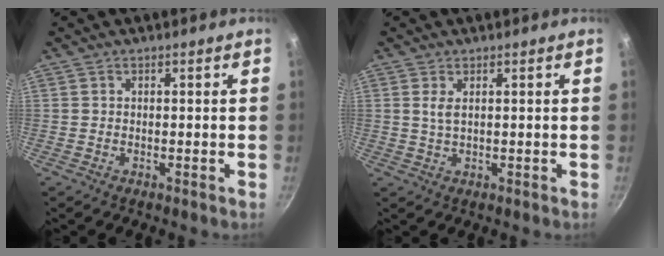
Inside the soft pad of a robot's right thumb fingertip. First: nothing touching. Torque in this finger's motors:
{"motor_torque": [-0.29, -0.30, 0.37, 0.17, 0.02]}